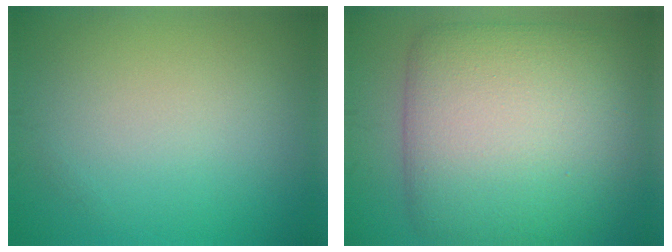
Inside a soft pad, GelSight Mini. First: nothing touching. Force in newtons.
{"total": 12.3, "press": 12.3, "slide": 0.5}